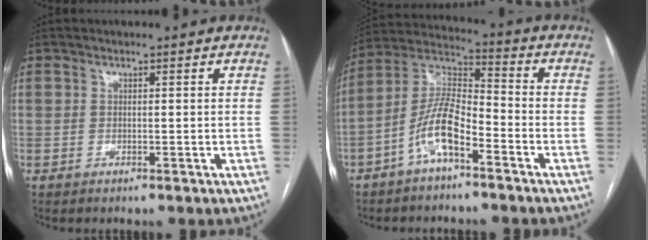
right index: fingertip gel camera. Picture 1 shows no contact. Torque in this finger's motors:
{"motor_torque": [0.36, -0.32, 0.07, 0.02]}